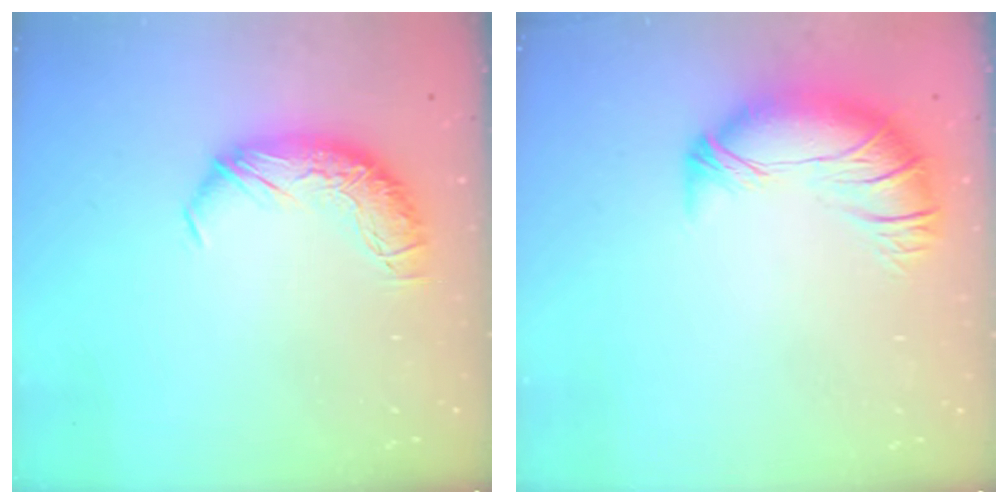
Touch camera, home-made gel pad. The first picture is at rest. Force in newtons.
{"total": 2.8, "press": 0.9, "slide": 2.6}